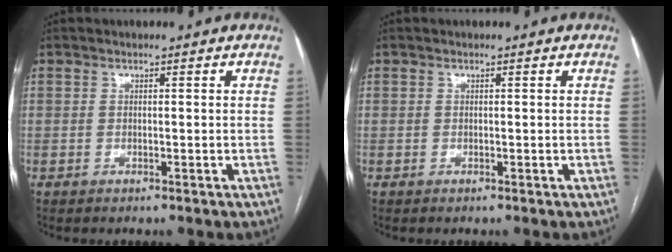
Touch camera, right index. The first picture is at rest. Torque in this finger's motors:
{"motor_torque": [0.00, 0.00, 0.00, 0.00]}